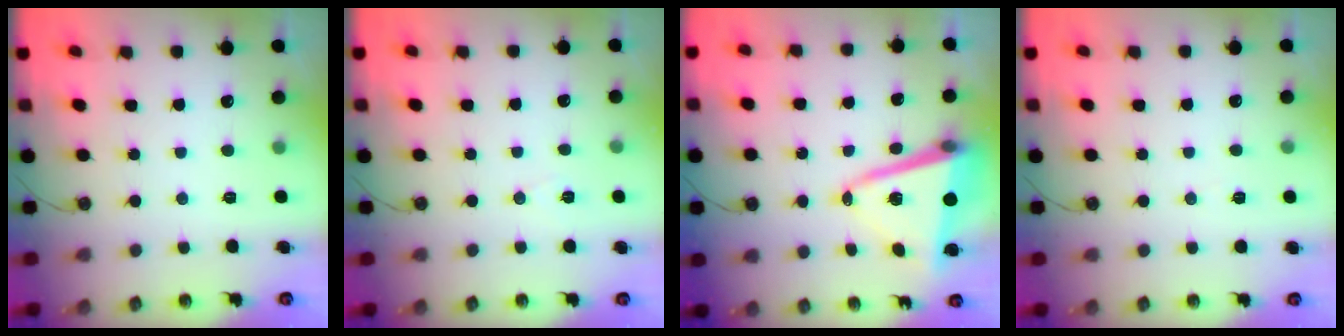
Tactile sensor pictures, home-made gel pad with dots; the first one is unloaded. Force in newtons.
{"total": 5.7, "press": 3.6, "slide": 4.4}
{"total": 12.7, "press": 12.6, "slide": 1.4}
{"total": 5.1, "press": 2.6, "slide": 4.4}